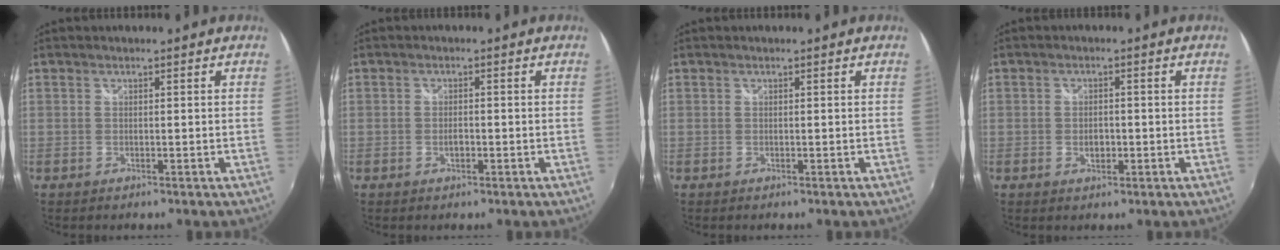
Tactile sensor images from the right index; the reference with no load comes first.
{"total": 1.6, "force": [-0.6, 0.9, 1.2], "torque": [-0.022, 0.000, -0.010]}
{"total": 0.0}
{"total": 2.5, "force": [-0.6, 1.7, 1.7], "torque": [-0.028, 0.000, -0.010]}